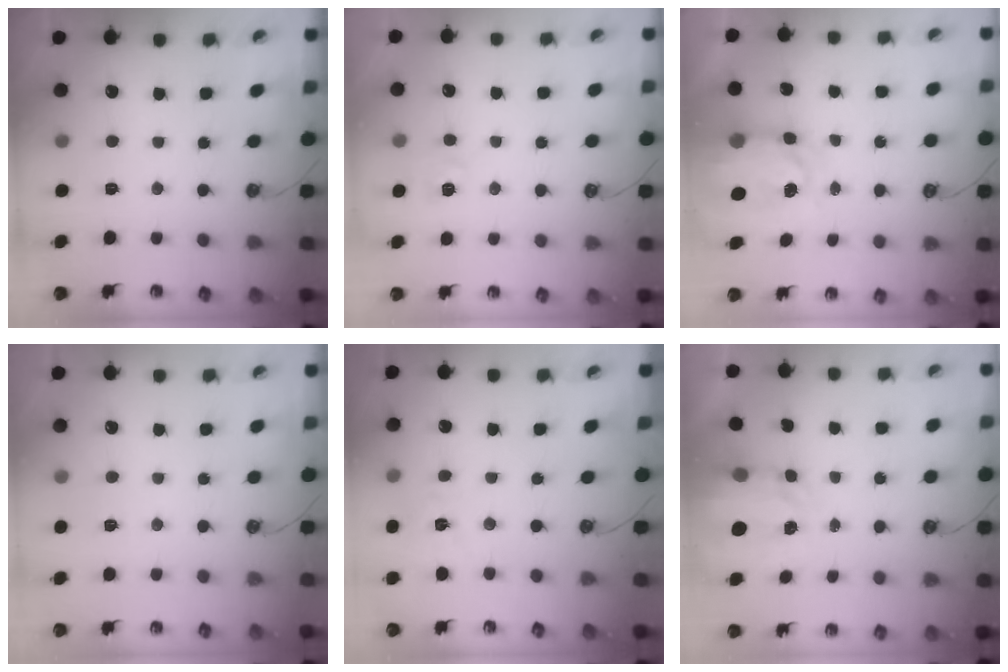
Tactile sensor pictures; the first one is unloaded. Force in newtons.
{"total": 2.7, "press": 2.6, "slide": 0.3}
{"total": 7.1, "press": 7.1, "slide": 0.7}
{"total": 3.4, "press": 3.4, "slide": 0.4}
{"total": 5.8, "press": 5.8, "slide": 0.2}
{"total": 3.6, "press": 3.5, "slide": 0.5}